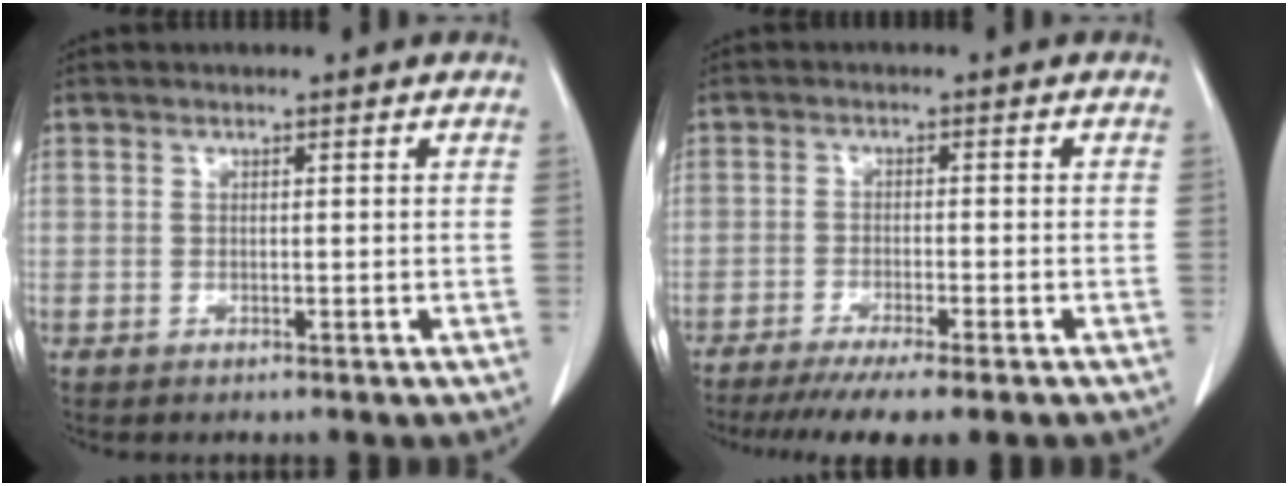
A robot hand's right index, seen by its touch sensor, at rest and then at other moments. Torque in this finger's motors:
{"motor_torque": [1.06, -1.09, 0.51, 0.14]}